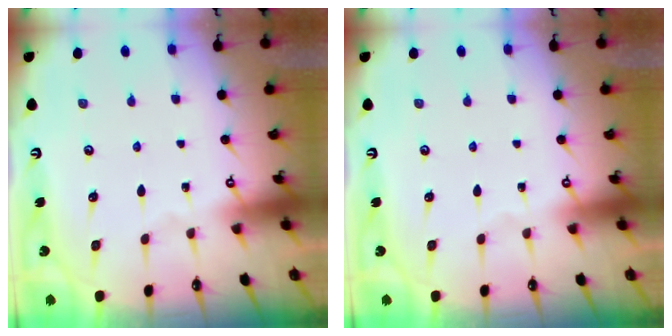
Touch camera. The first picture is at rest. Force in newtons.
{"total": 0.0}